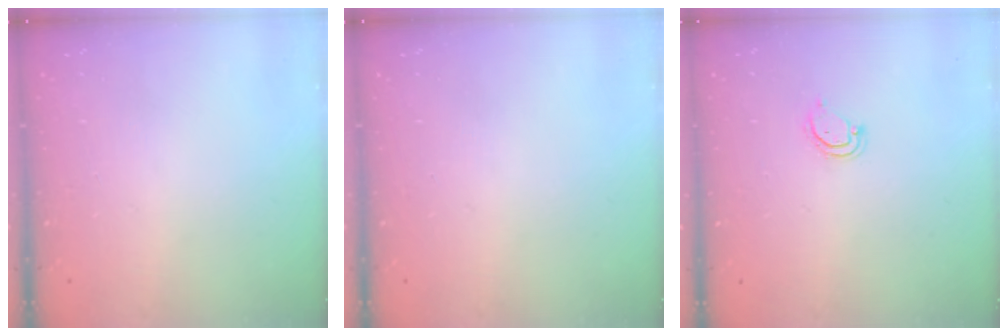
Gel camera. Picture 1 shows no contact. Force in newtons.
{"total": 0.0}
{"total": 3.1, "press": 3.1, "slide": 0.4}